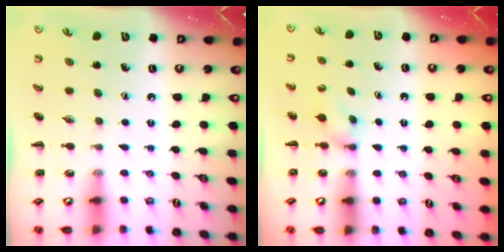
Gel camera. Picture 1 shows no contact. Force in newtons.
{"total": 2.7, "press": 2.4, "slide": 1.2}